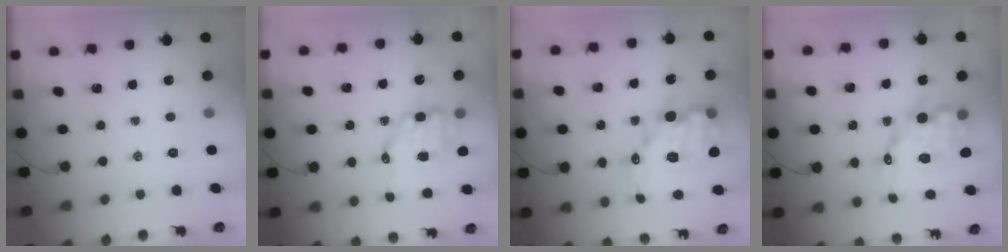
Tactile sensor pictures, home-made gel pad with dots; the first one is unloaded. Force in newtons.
{"total": 9.0, "press": 8.9, "slide": 1.4}
{"total": 17.8, "press": 17.4, "slide": 4.0}
{"total": 12.1, "press": 11.8, "slide": 3.0}